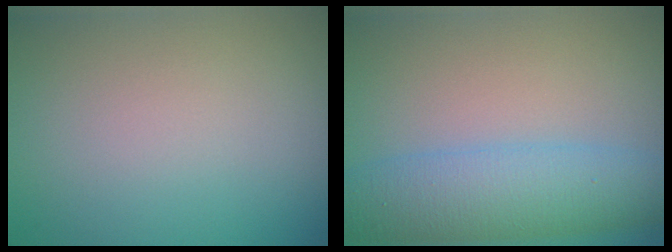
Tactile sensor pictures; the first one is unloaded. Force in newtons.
{"total": 6.6, "press": 6.6, "slide": 0.1}